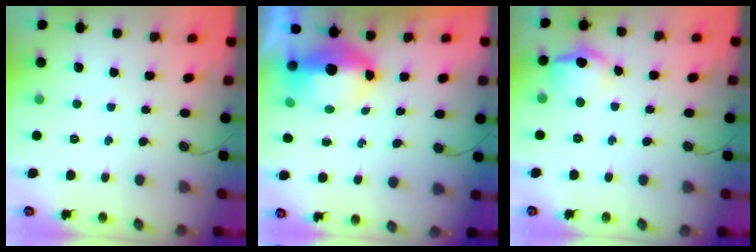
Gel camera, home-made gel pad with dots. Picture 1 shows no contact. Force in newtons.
{"total": 8.9, "press": 8.9, "slide": 0.8}
{"total": 10.2, "press": 10.1, "slide": 1.4}